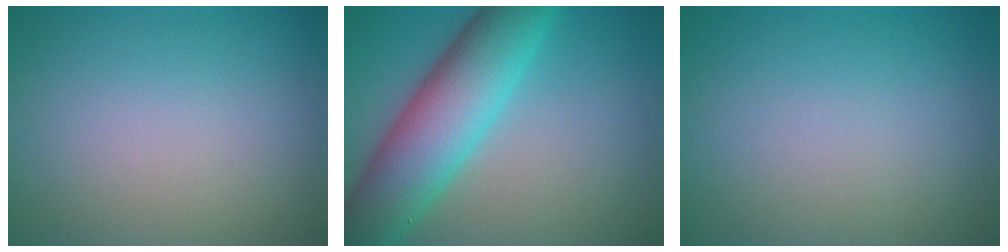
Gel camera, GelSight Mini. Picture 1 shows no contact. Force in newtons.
{"total": 9.7, "press": 9.7, "slide": 0.3}
{"total": 0.0}